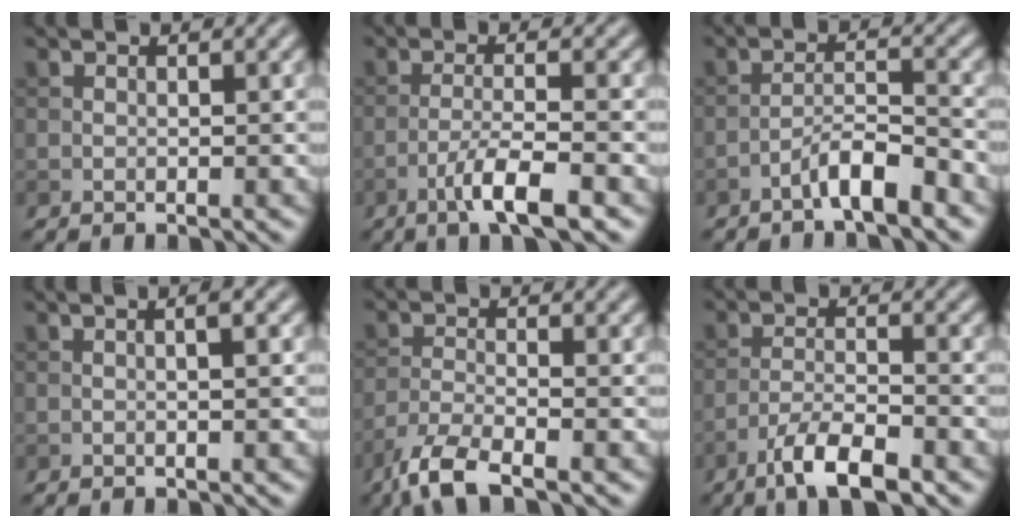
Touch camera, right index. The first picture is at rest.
{"total": 4.7, "force": [-2.6, 0.6, 3.9], "torque": [-0.070, 0.004, -0.053]}
{"total": 3.7, "force": [-2.7, 0.6, 2.5], "torque": [-0.044, 0.013, -0.054]}
{"total": 1.4, "force": [0.2, 0.2, 1.4], "torque": [-0.018, 0.000, 0.001]}
{"total": 4.9, "force": [-3.7, 1.1, 3.0], "torque": [-0.065, -0.011, -0.080]}
{"total": 5.4, "force": [-3.8, 1.3, 3.7], "torque": [-0.069, 0.001, -0.071]}